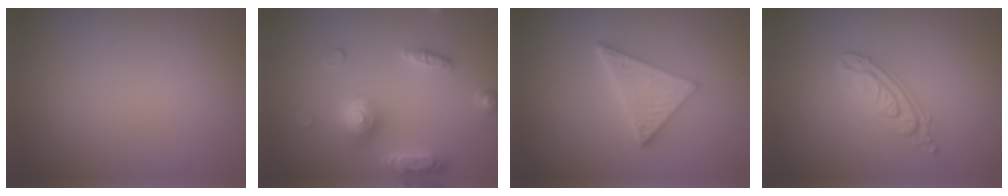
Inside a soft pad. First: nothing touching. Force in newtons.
{"total": 4.9, "press": 4.8, "slide": 0.8}
{"total": 4.9, "press": 3.5, "slide": 3.5}
{"total": 3.3, "press": 2.7, "slide": 1.9}